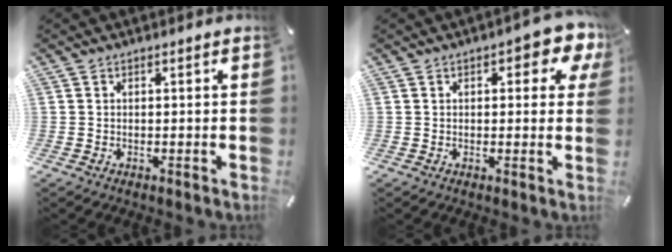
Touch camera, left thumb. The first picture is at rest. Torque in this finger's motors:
{"motor_torque": [0.23, 0.10, 0.25, 0.15, 0.02]}